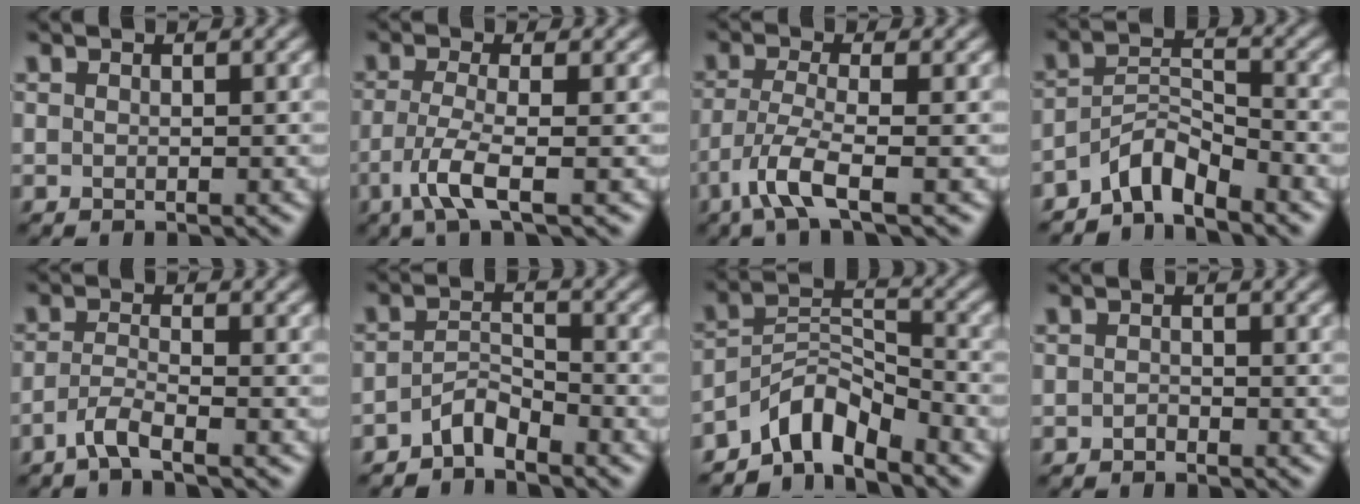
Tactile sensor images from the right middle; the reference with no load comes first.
{"total": 3.6, "force": [-1.6, 0.7, 3.2], "torque": [-0.071, -0.007, -0.039]}
{"total": 4.0, "force": [-2.2, 0.6, 3.2], "torque": [-0.072, -0.006, -0.053]}
{"total": 3.9, "force": [-3.2, 1.2, 1.8], "torque": [-0.028, 0.012, -0.069]}
{"total": 2.3, "force": [-1.6, 0.3, 1.7], "torque": [-0.036, 0.000, -0.041]}
{"total": 2.4, "force": [-2.0, 0.8, 1.1], "torque": [-0.021, 0.011, -0.041]}
{"total": 5.2, "force": [-4.2, 1.9, 2.4], "torque": [-0.031, 0.007, -0.088]}
{"total": 0.6, "force": [-0.4, 0.4, 0.2], "torque": [-0.004, -0.001, -0.007]}